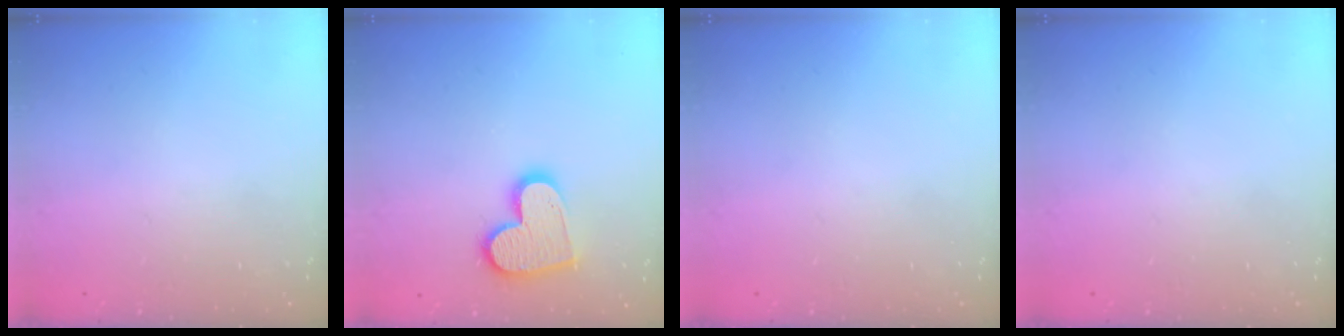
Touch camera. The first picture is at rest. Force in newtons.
{"total": 13.6, "press": 13.5, "slide": 0.9}
{"total": 0.0}
{"total": 0.0}